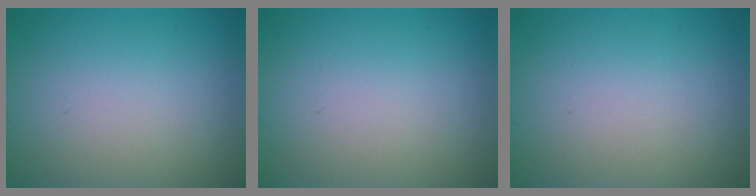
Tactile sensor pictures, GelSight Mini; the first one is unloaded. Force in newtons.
{"total": 0.0}
{"total": 0.0}